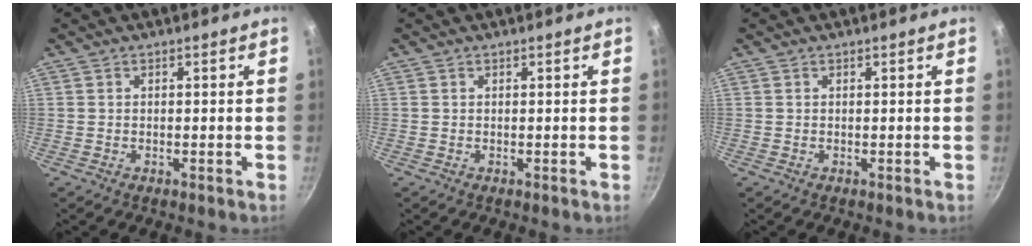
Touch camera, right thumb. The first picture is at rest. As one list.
[{"total": 0.0}, {"total": 0.0}]